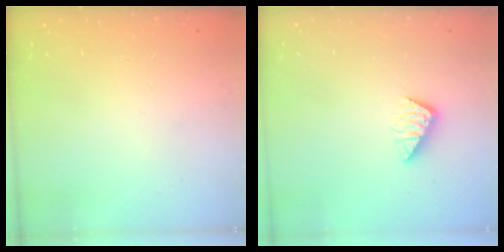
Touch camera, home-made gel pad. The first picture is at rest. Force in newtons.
{"total": 3.2, "press": 3.2, "slide": 0.5}